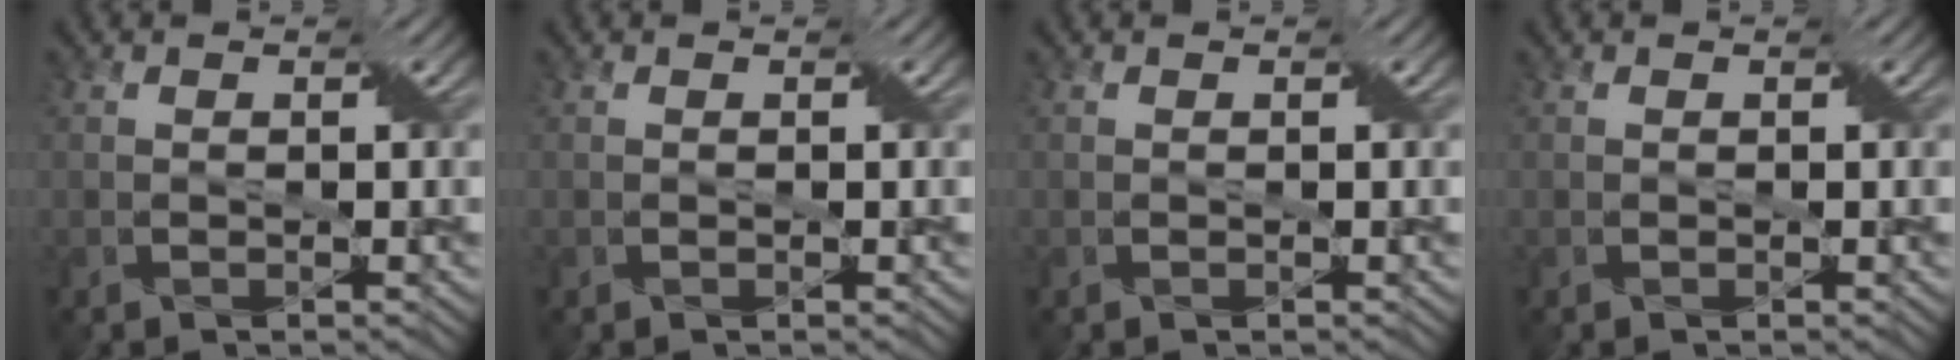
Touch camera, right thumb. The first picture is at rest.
{"total": 0.0}
{"total": 0.0}
{"total": 0.0}